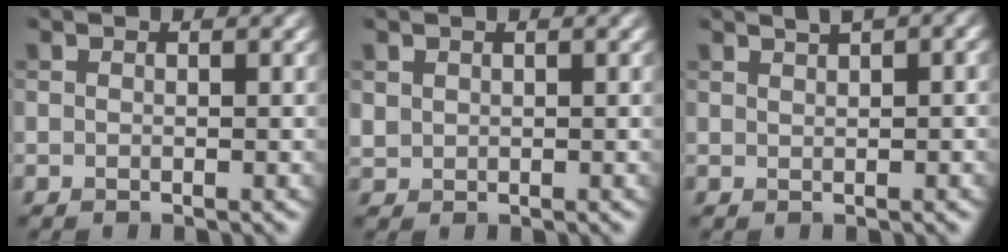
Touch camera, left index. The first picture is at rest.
{"total": 0.9, "force": [0.6, 0.7, 0.1], "torque": [-0.003, -0.002, 0.015]}
{"total": 4.2, "force": [2.4, 1.5, 3.1], "torque": [-0.035, 0.022, 0.023]}